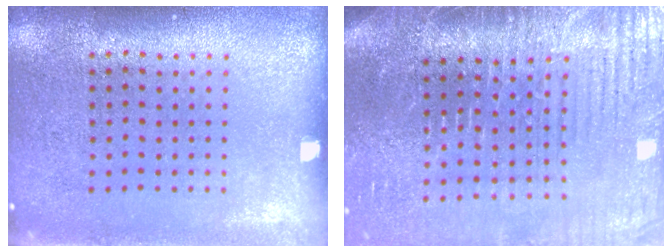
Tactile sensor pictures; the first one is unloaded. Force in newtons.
{"total": 4.3, "press": 4.0, "slide": 1.6}